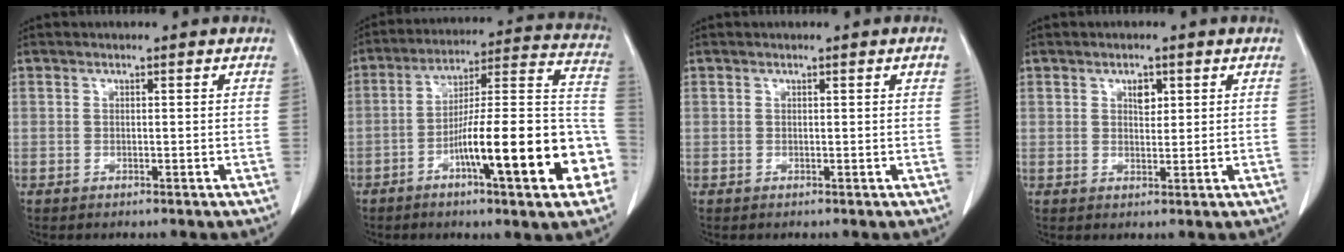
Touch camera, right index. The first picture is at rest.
{"total": 21.3, "force": [-7.9, 2.7, 19.6], "torque": [-0.234, 0.022, -0.115]}
{"total": 0.9, "force": [0.4, 0.0, 0.7], "torque": [-0.010, 0.000, 0.004]}
{"total": 2.3, "force": [1.1, 1.3, 1.6], "torque": [-0.021, -0.001, 0.017]}